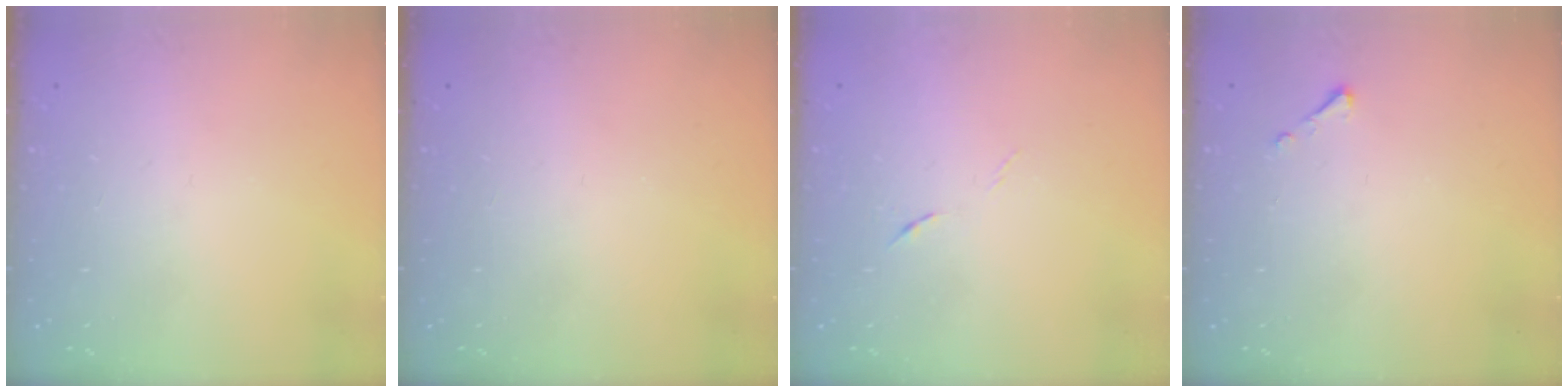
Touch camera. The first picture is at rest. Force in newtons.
{"total": 0.0}
{"total": 4.4, "press": 4.2, "slide": 1.3}
{"total": 2.5, "press": 2.5, "slide": 0.3}